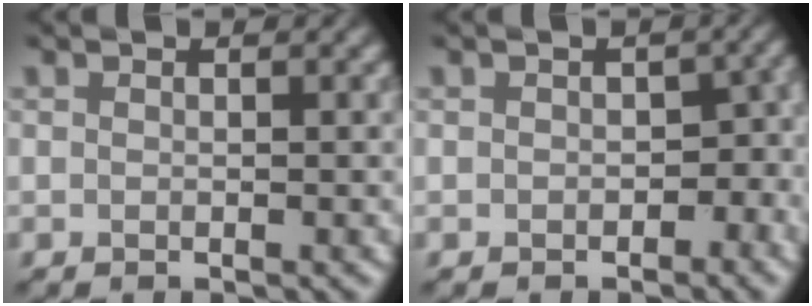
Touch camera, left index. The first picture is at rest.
{"total": 2.6, "force": [-0.6, 1.9, 1.7], "torque": [-0.009, -0.004, -0.011]}